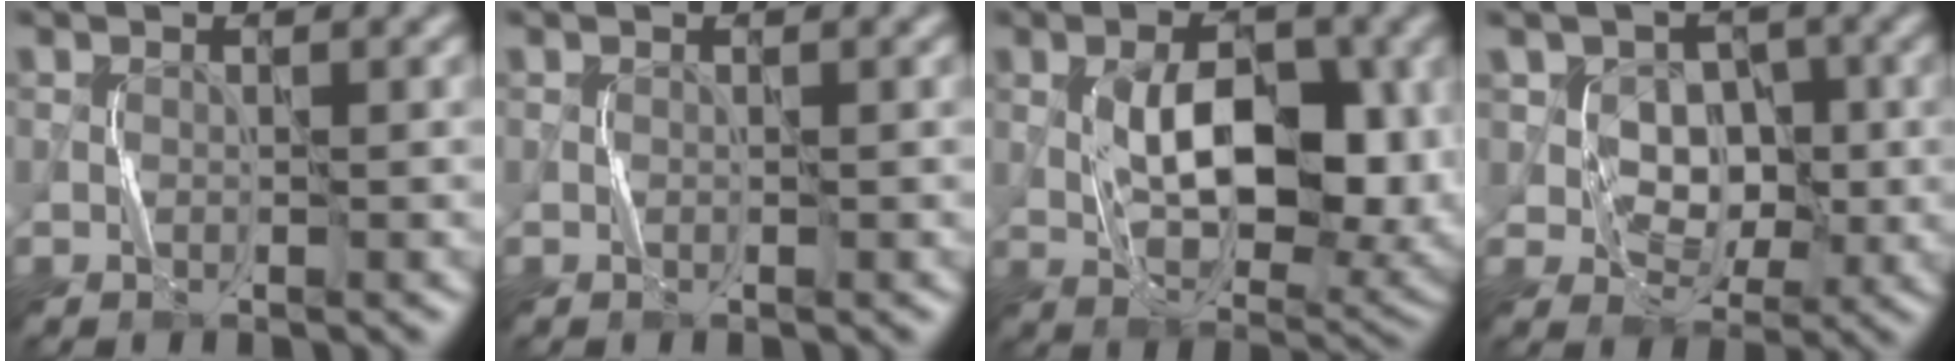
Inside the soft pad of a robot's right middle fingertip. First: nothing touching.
{"total": 0.0}
{"total": 9.9, "force": [0.7, 5.1, 8.5], "torque": [-0.141, -0.004, 0.019]}
{"total": 5.9, "force": [0.7, 5.0, 3.1], "torque": [-0.045, 0.006, 0.009]}